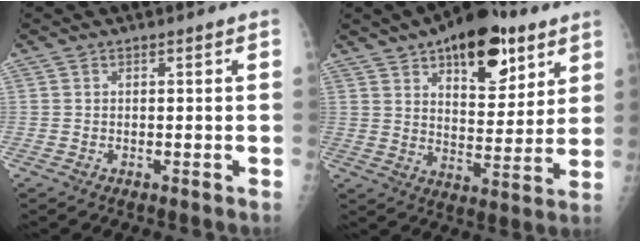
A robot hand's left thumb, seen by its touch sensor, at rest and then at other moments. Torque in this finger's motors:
{"motor_torque": [0.25, 0.49, 0.14, -0.30, 0.11]}